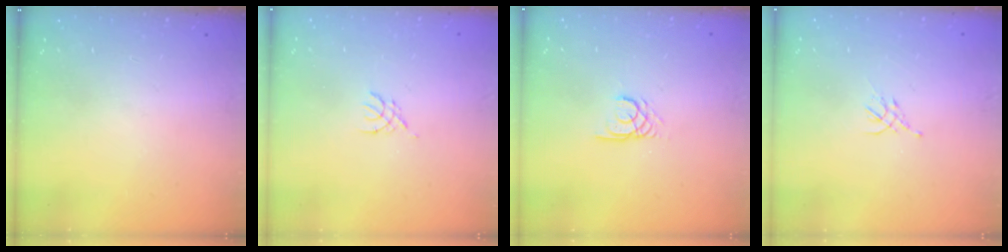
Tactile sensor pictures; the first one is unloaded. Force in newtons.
{"total": 1.8, "press": 1.7, "slide": 0.4}
{"total": 2.4, "press": 2.4, "slide": 0.2}
{"total": 1.5, "press": 1.4, "slide": 0.6}